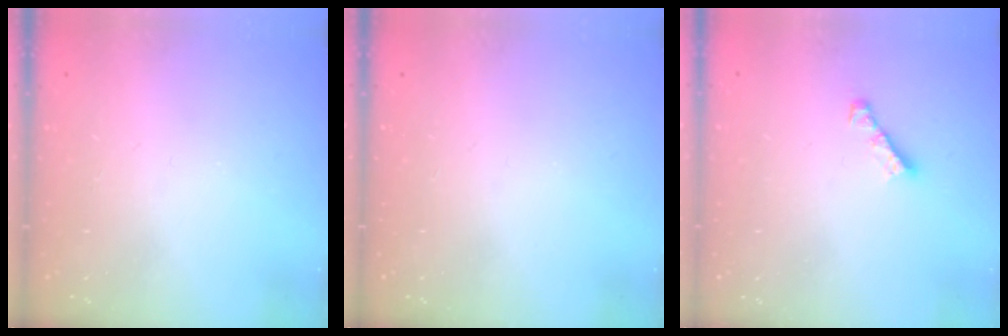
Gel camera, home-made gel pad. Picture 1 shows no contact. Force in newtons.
{"total": 0.0}
{"total": 3.0, "press": 3.0, "slide": 0.3}